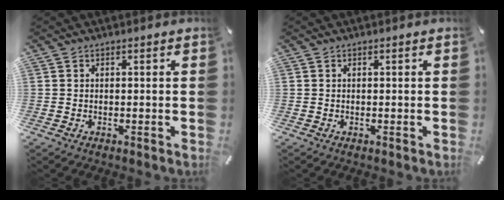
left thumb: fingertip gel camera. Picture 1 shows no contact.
{"total": 0.0}